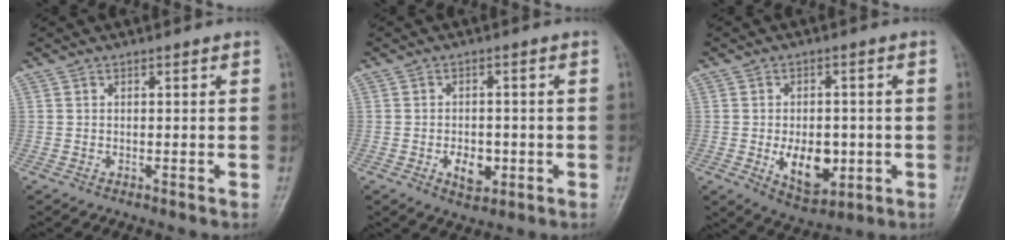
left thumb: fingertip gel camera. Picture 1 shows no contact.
{"total": 4.9, "force": [-1.4, 3.2, 3.5], "torque": [-0.042, 0.002, -0.016]}
{"total": 9.5, "force": [-1.8, 5.9, 7.2], "torque": [-0.085, -0.007, -0.013]}